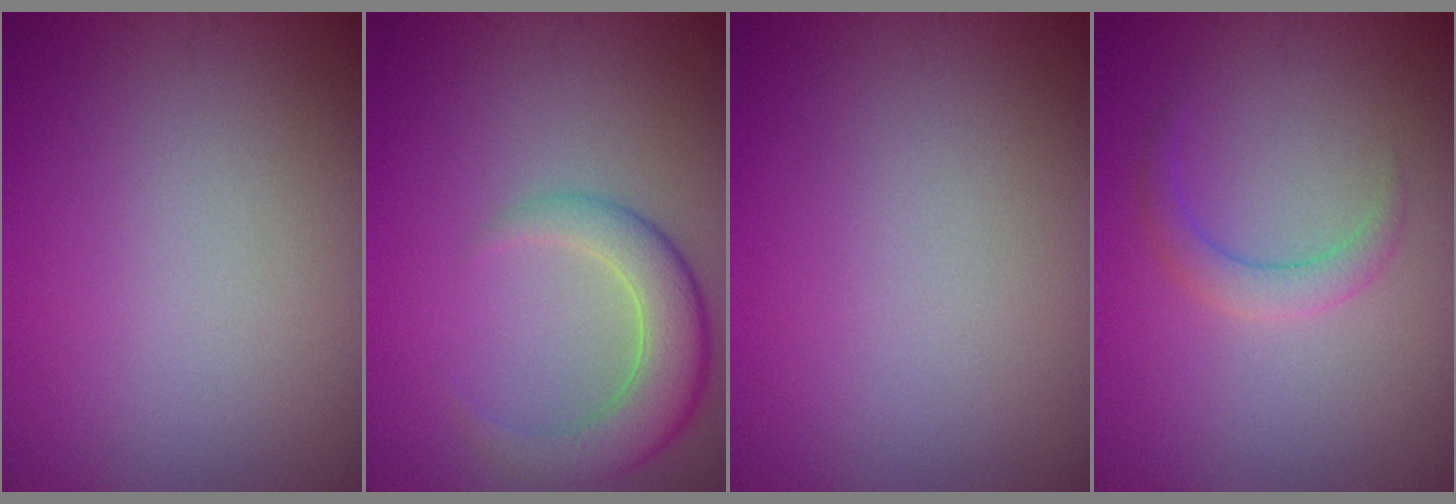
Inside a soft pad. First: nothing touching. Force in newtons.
{"total": 4.8, "press": 4.8, "slide": 0.2}
{"total": 0.0}
{"total": 2.0, "press": 2.0, "slide": 0.1}